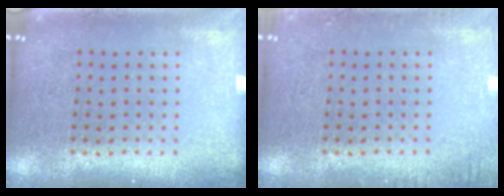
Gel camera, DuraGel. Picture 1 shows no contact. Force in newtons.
{"total": 1.3, "press": 1.2, "slide": 0.2}